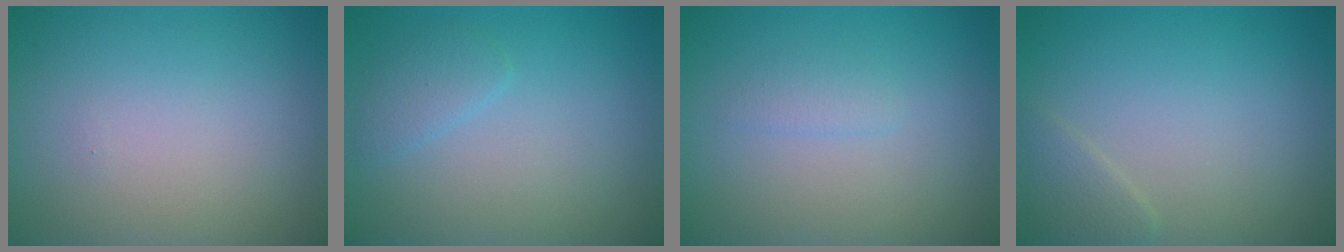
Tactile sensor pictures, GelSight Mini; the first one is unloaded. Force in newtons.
{"total": 1.4, "press": 1.4, "slide": 0.1}
{"total": 1.0, "press": 1.0, "slide": 0.1}
{"total": 1.4, "press": 1.4, "slide": 0.2}